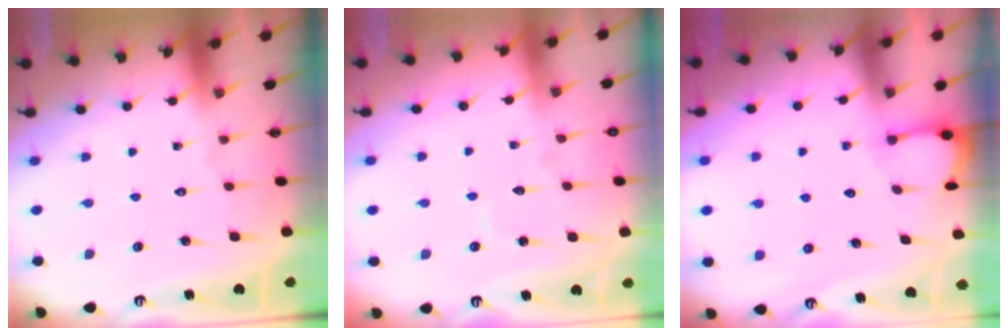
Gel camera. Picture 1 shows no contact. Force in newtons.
{"total": 3.3, "press": 3.3, "slide": 0.2}
{"total": 2.0, "press": 2.0, "slide": 0.3}